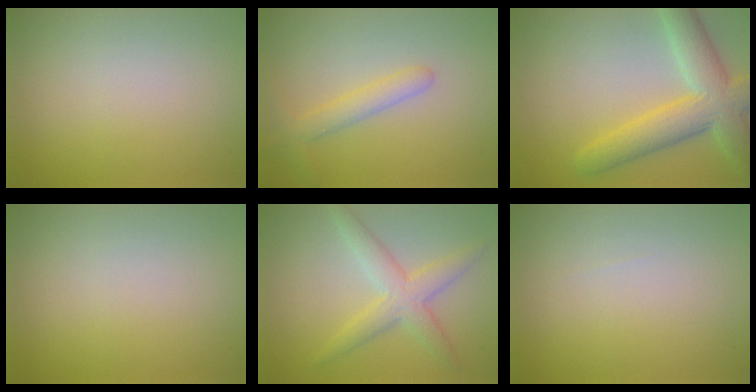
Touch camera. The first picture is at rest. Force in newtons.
{"total": 2.4, "press": 2.4, "slide": 0.1}
{"total": 7.3, "press": 7.3, "slide": 0.3}
{"total": 0.0}
{"total": 3.8, "press": 3.8, "slide": 0.1}
{"total": 0.0}